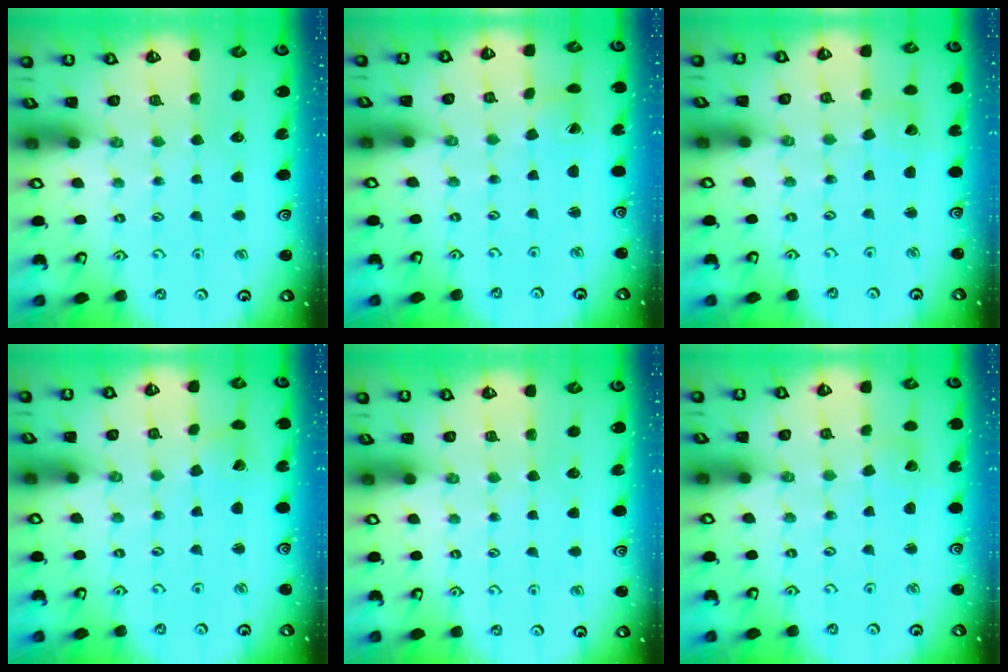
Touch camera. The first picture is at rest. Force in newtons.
{"total": 0.5, "press": 0.5, "slide": 0.1}
{"total": 3.0, "press": 3.0, "slide": 0.3}
{"total": 2.0, "press": 2.0, "slide": 0.3}
{"total": 0.0}
{"total": 3.0, "press": 3.0, "slide": 0.3}